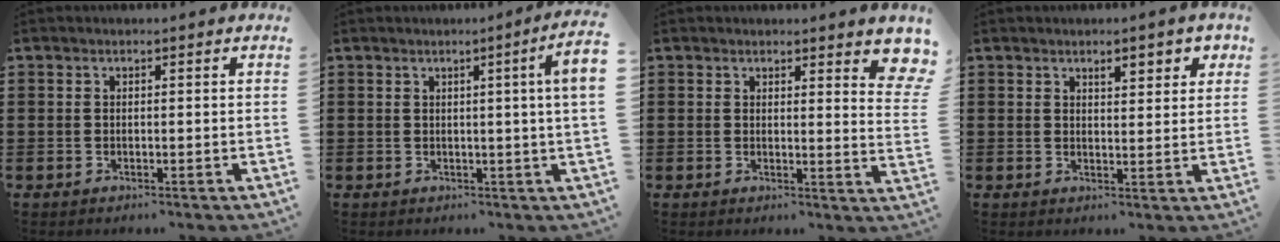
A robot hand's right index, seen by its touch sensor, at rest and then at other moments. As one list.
[{"total": 3.4, "force": [0.7, -0.9, 3.2], "torque": [-0.058, -0.010, 0.009]}, {"total": 3.0, "force": [2.6, 0.5, 1.3], "torque": [-0.012, -0.009, 0.044]}, {"total": 3.0, "force": [1.9, 1.1, 2.0], "torque": [-0.027, 0.000, 0.029]}]